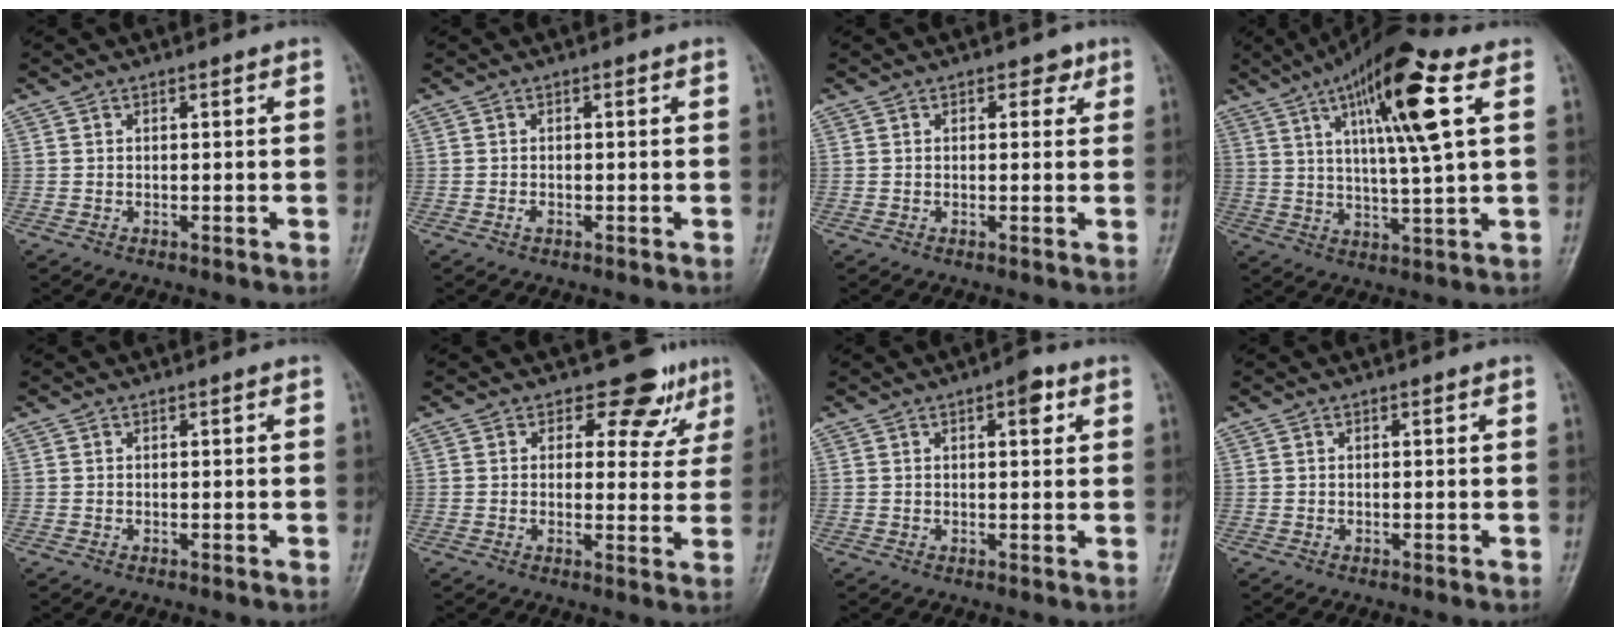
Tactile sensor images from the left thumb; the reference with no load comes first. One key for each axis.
{"total": 0.9, "fx": -0.3, "fy": 0.6, "fz": 0.7, "tx": -0.008, "ty": 0.000, "tz": -0.006}
{"total": 2.3, "fx": 1.1, "fy": 1.6, "fz": 1.3, "tx": 0.002, "ty": -0.001, "tz": 0.009}
{"total": 16.1, "fx": 6.2, "fy": 2.7, "fz": 14.6, "tx": -0.254, "ty": -0.008, "tz": 0.100}
{"total": 0.0}
{"total": 7.2, "fx": 5.2, "fy": 4.6, "fz": 2.2, "tx": 0.009, "ty": -0.032, "tz": 0.053}
{"total": 3.7, "fx": 1.6, "fy": 1.5, "fz": 2.9, "tx": -0.029, "ty": -0.001, "tz": 0.017}
{"total": 0.0}